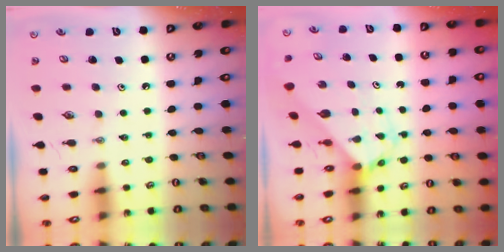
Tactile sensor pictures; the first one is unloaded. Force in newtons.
{"total": 2.7, "press": 2.7, "slide": 0.2}